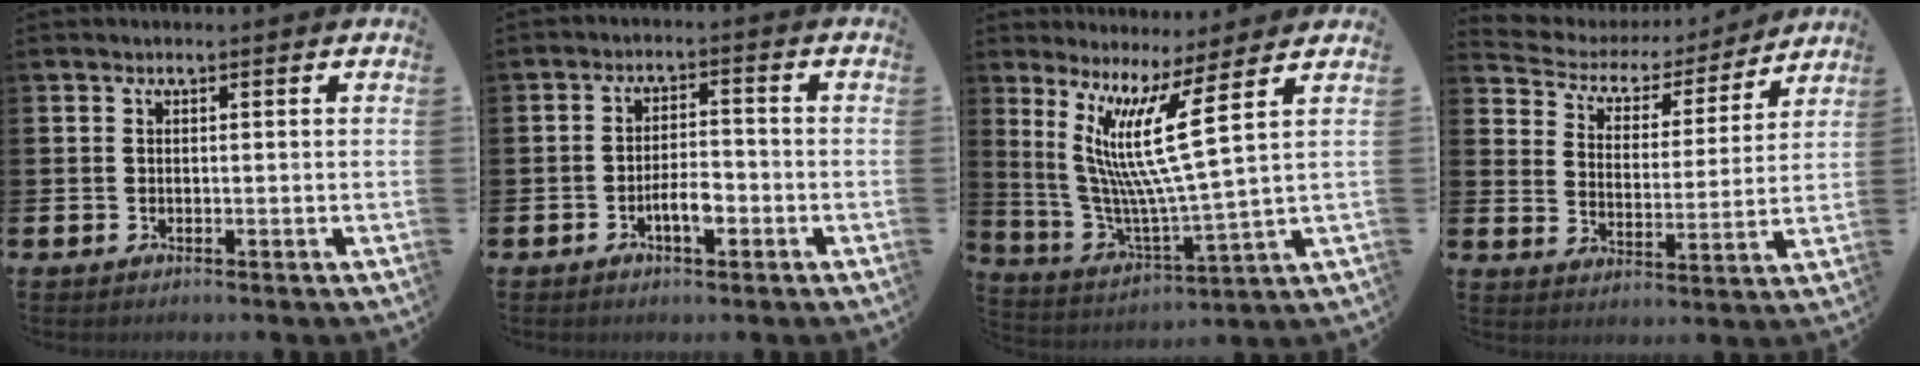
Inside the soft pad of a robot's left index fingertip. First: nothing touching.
{"total": 3.8, "force": [-1.6, 1.6, 3.1], "torque": [-0.047, 0.006, -0.032]}
{"total": 11.6, "force": [5.9, 0.3, 10.0], "torque": [-0.195, -0.038, 0.095]}
{"total": 4.8, "force": [4.1, 2.5, 0.7], "torque": [-0.042, -0.032, 0.062]}